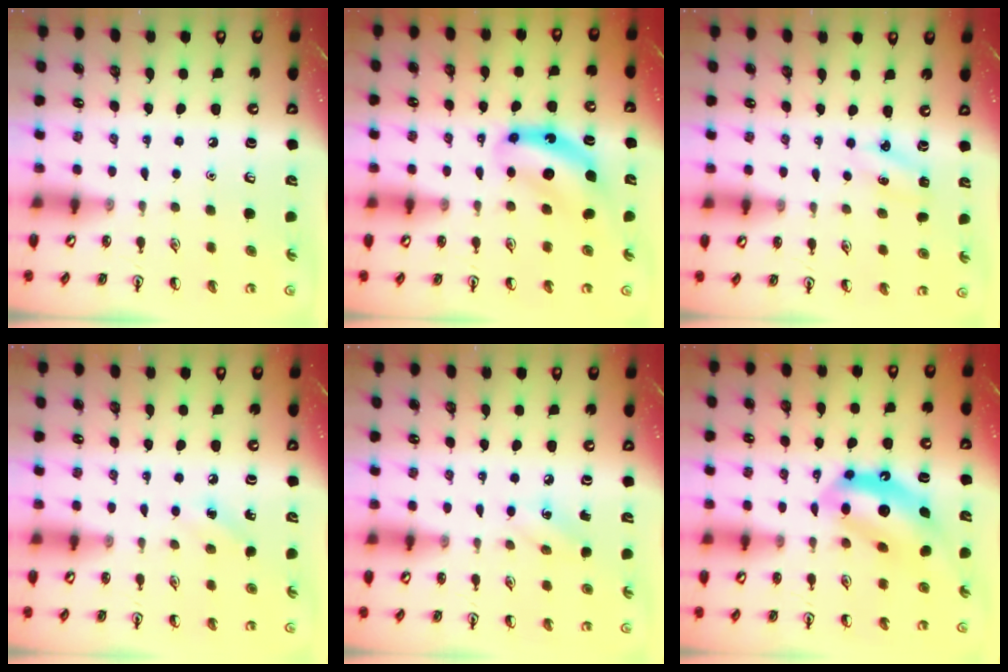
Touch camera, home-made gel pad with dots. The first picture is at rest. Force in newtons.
{"total": 8.0, "press": 7.8, "slide": 1.9}
{"total": 2.9, "press": 2.7, "slide": 0.9}
{"total": 6.7, "press": 6.2, "slide": 2.4}
{"total": 4.0, "press": 3.8, "slide": 1.3}
{"total": 11.1, "press": 10.5, "slide": 3.6}